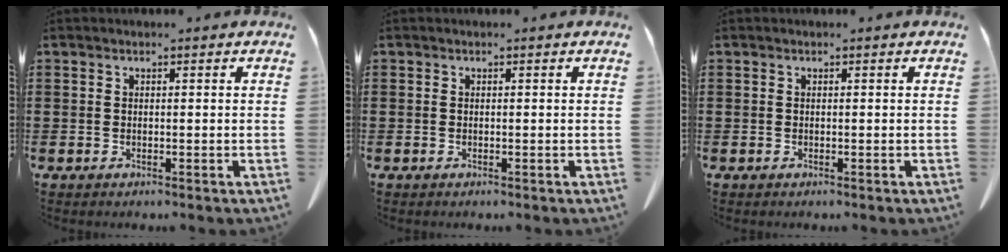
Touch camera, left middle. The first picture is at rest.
{"total": 0.0}
{"total": 0.0}